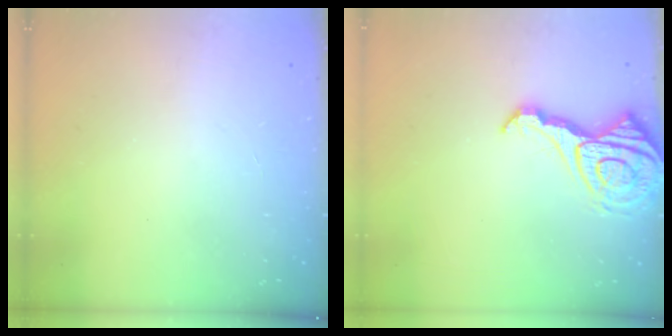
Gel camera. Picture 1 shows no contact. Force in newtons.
{"total": 12.8, "press": 12.8, "slide": 1.0}